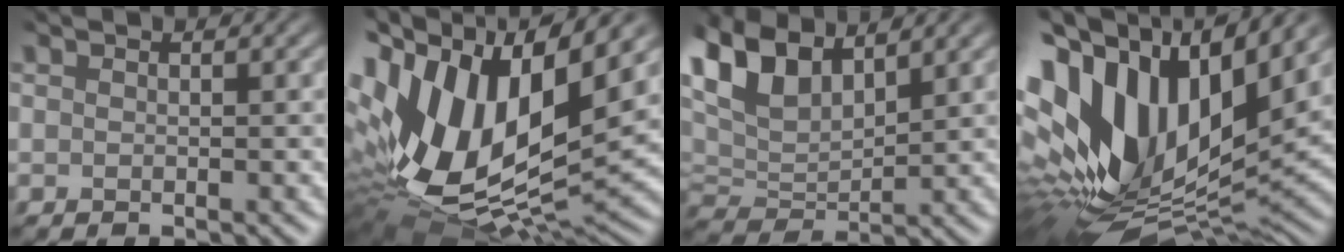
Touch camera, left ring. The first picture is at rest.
{"total": 15.4, "force": [2.9, 8.3, 12.6], "torque": [-0.268, -0.007, 0.055]}
{"total": 6.8, "force": [4.1, 3.0, 4.6], "torque": [-0.116, 0.010, 0.078]}
{"total": 16.9, "force": [4.7, 9.0, 13.6], "torque": [-0.293, 0.007, 0.090]}